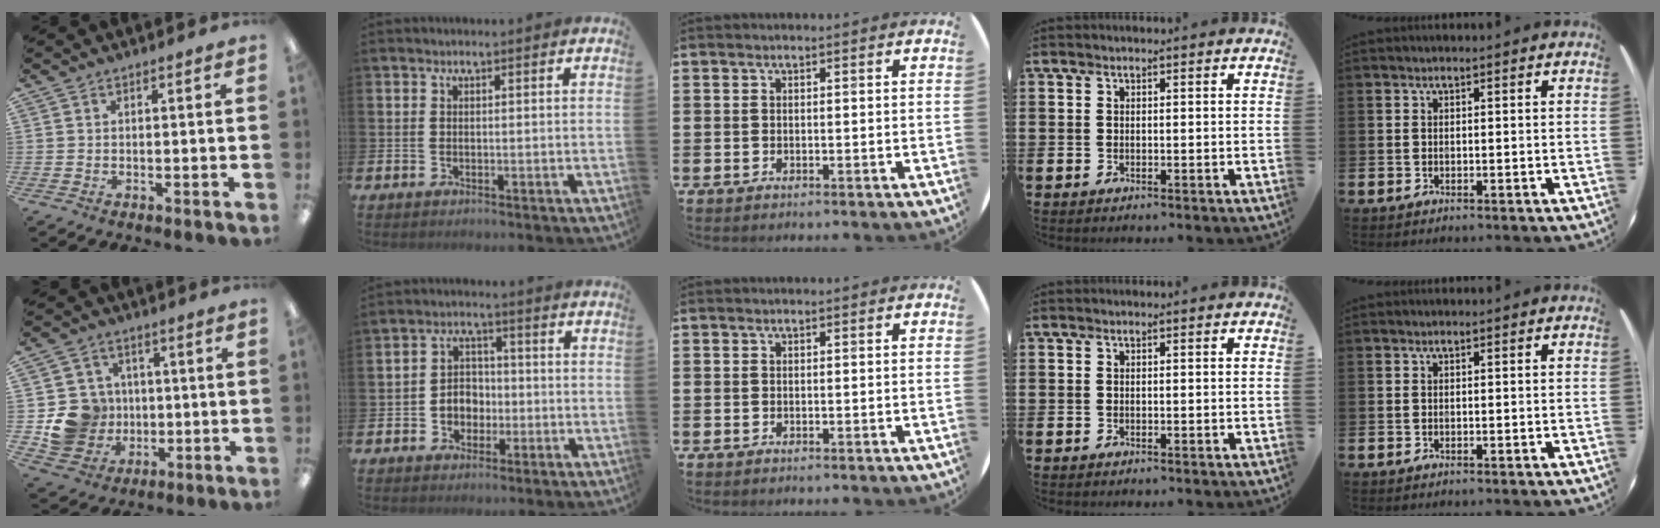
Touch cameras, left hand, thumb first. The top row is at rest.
{"thumb": {"total": 11.7, "force": [-1.4, 11.2, 3.1], "torque": [-0.062, 0.018, -0.010]}, "index": {"total": 3.8, "force": [-0.9, 3.4, 1.3], "torque": [-0.023, 0.001, -0.028]}}